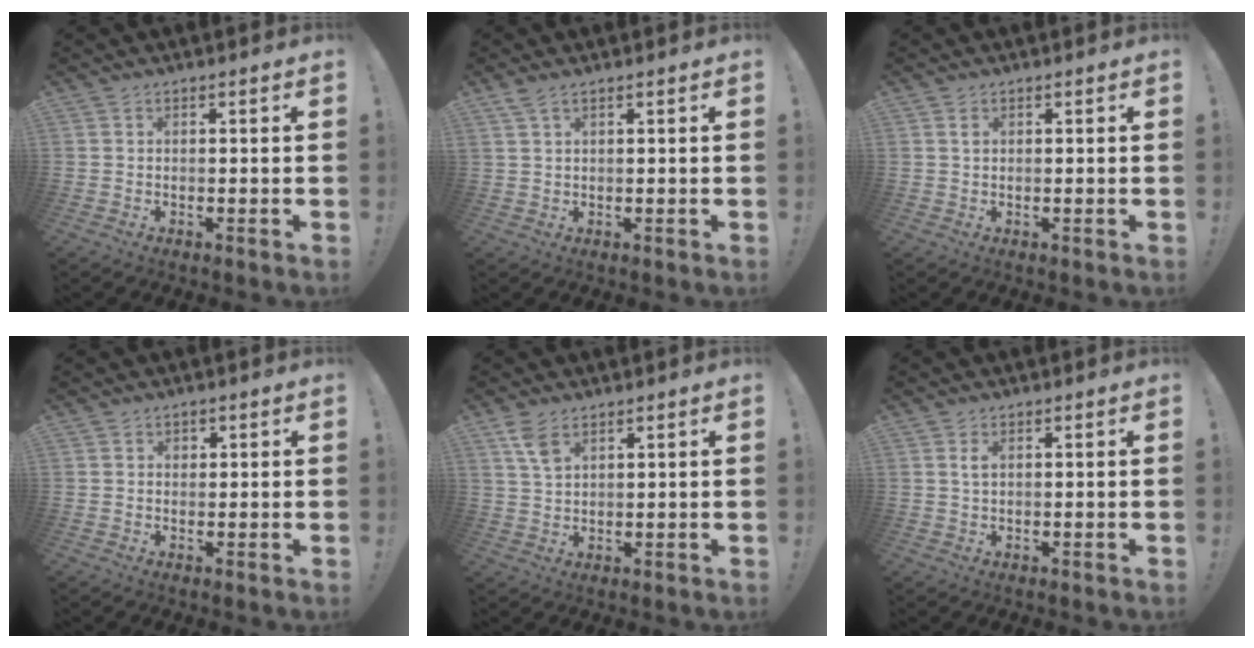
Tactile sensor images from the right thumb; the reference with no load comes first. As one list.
[{"total": 2.8, "force": [1.7, 0.8, 2.1], "torque": [-0.044, -0.003, 0.033]}, {"total": 1.0, "force": [0.4, 0.6, 0.6], "torque": [-0.014, 0.003, 0.007]}, {"total": 1.2, "force": [0.5, 1.1, 0.3], "torque": [0.003, -0.002, 0.007]}, {"total": 5.7, "force": [3.3, 2.8, 3.7], "torque": [-0.061, -0.014, 0.062]}, {"total": 1.8, "force": [0.7, 0.7, 1.5], "torque": [-0.015, -0.005, 0.009]}]